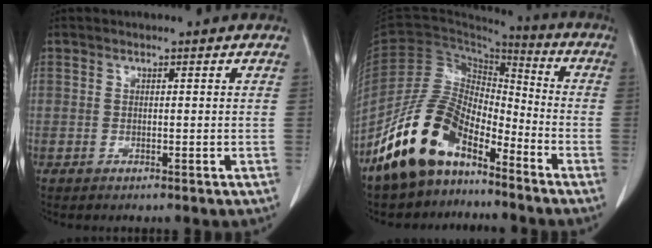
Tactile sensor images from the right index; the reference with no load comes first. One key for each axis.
{"total": 14.5, "fx": -10.0, "fy": 6.5, "fz": 8.2, "tx": -0.174, "ty": 0.023, "tz": -0.192}